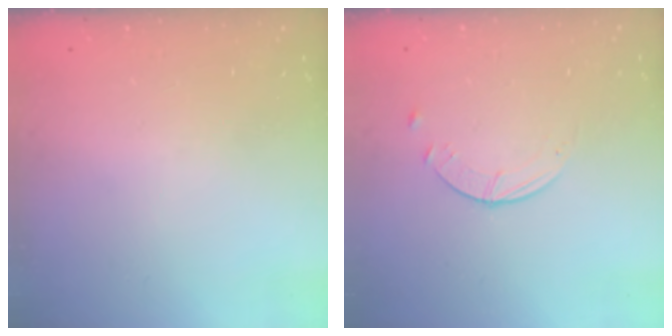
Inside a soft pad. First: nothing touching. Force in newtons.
{"total": 2.6, "press": 2.5, "slide": 0.3}